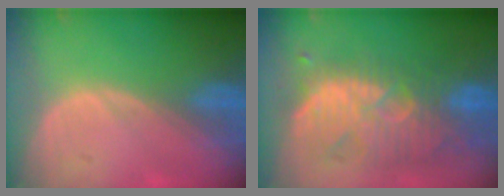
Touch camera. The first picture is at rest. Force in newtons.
{"total": 11.0, "press": 10.5, "slide": 3.0}